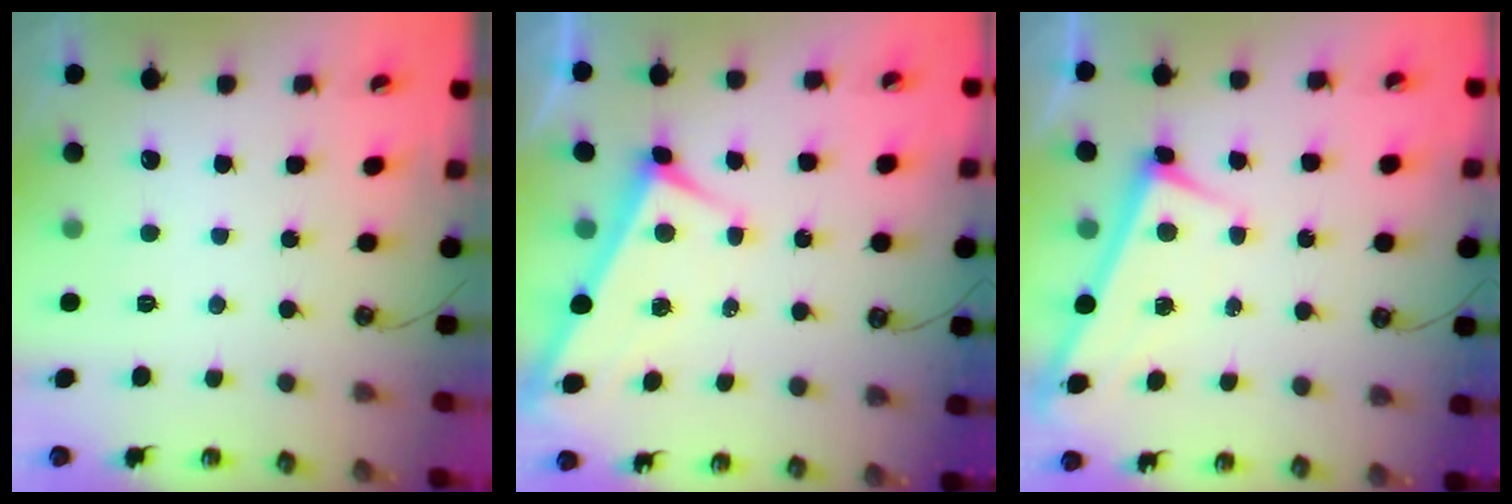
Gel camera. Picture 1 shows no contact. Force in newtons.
{"total": 3.2, "press": 3.2, "slide": 0.5}
{"total": 3.0, "press": 3.0, "slide": 0.1}